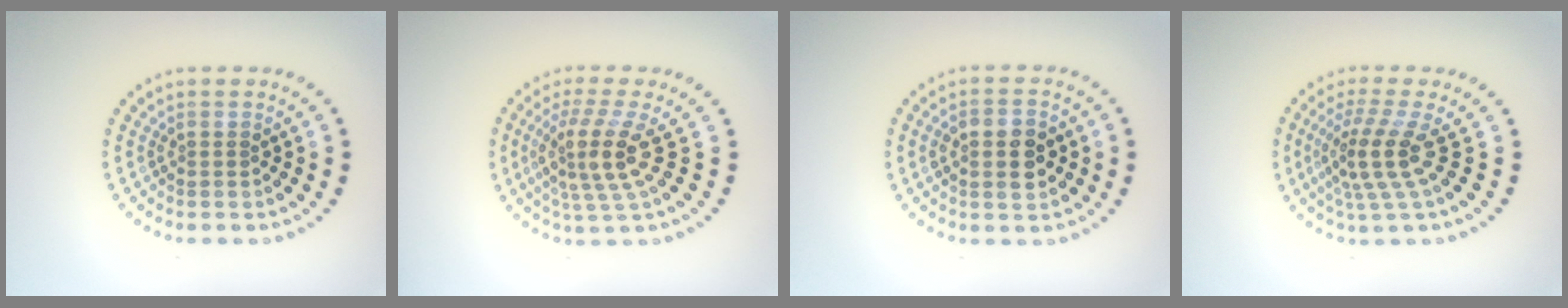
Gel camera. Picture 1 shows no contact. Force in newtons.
{"total": 4.3, "press": 3.2, "slide": 2.8}
{"total": 3.8, "press": 3.7, "slide": 0.3}
{"total": 4.0, "press": 2.8, "slide": 2.9}